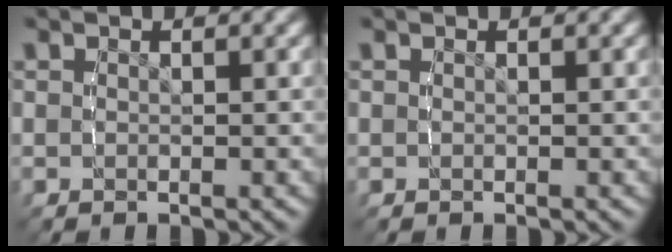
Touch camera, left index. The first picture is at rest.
{"total": 0.0}